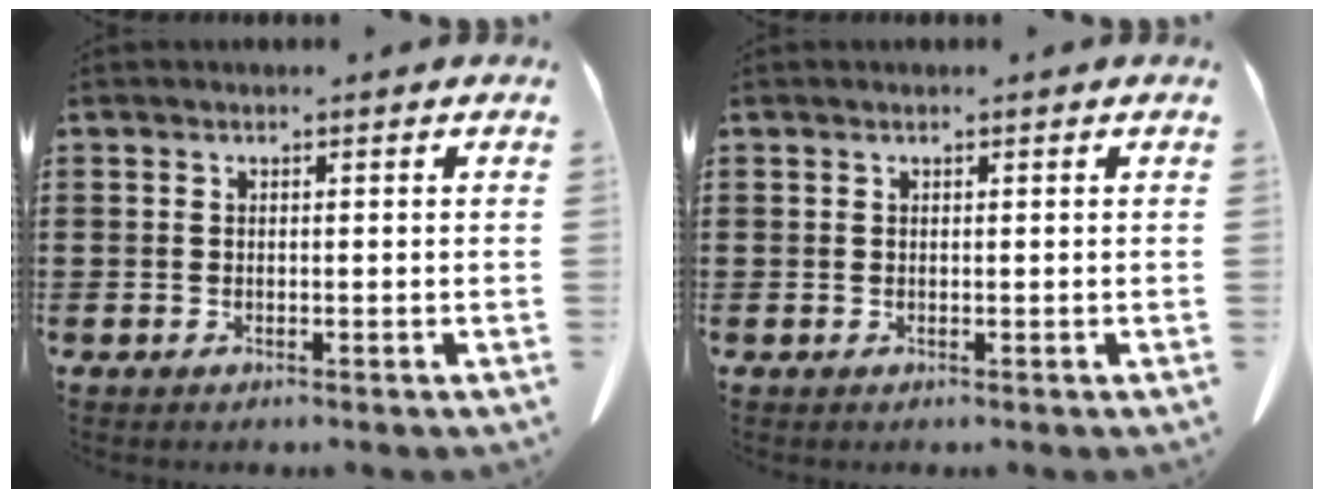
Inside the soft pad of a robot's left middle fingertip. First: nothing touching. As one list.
[{"total": 0.0}]